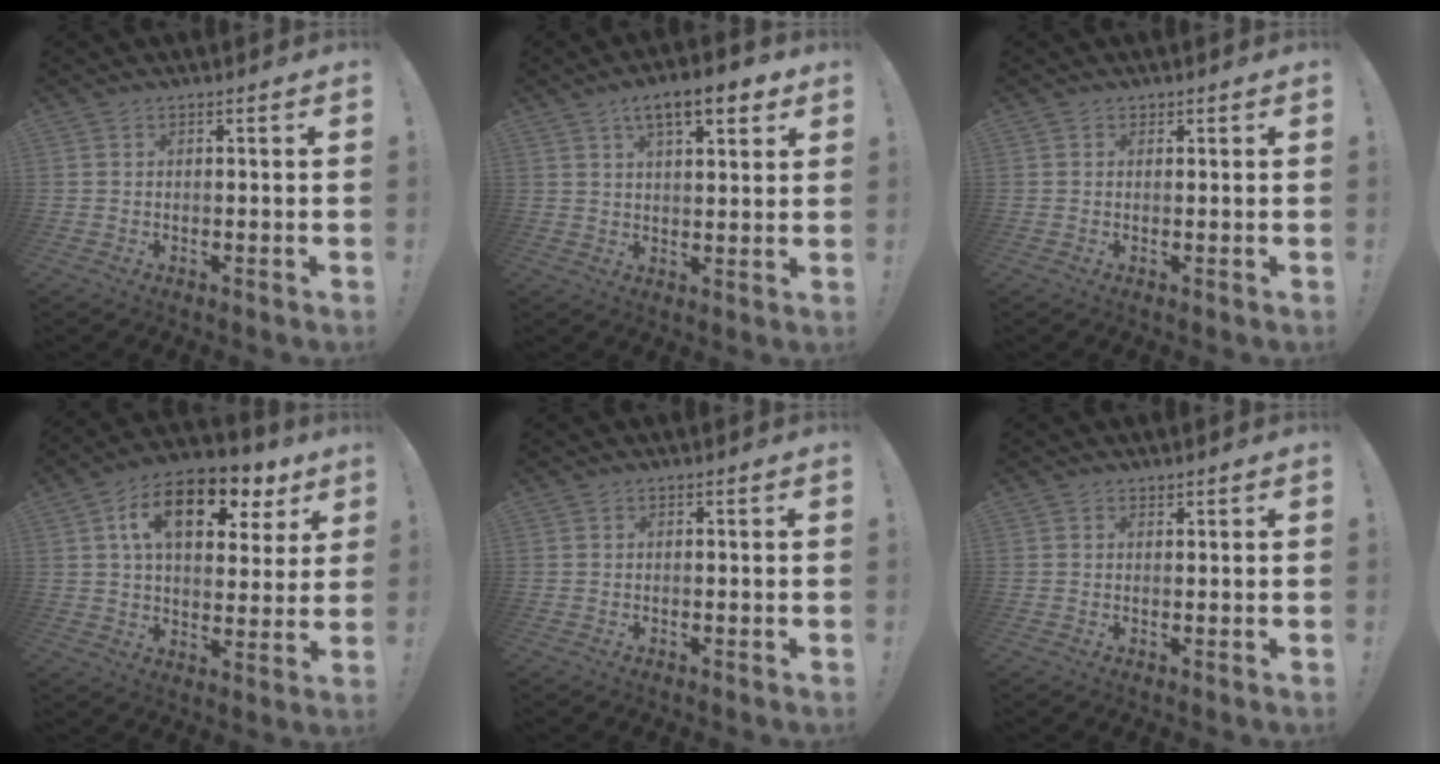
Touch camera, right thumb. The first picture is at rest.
{"total": 9.8, "force": [5.5, 3.5, 7.4], "torque": [-0.100, -0.022, 0.089]}
{"total": 0.9, "force": [0.6, 0.7, 0.0], "torque": [0.004, -0.001, 0.010]}
{"total": 15.8, "force": [7.2, 8.7, 11.0], "torque": [-0.168, -0.027, 0.122]}
{"total": 0.0}
{"total": 0.9, "force": [0.8, 0.5, 0.1], "torque": [0.004, -0.003, 0.014]}